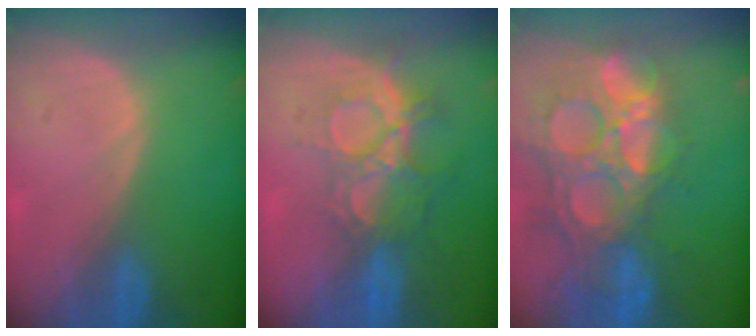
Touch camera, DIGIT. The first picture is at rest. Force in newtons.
{"total": 9.3, "press": 7.9, "slide": 5.1}
{"total": 14.3, "press": 12.2, "slide": 7.6}